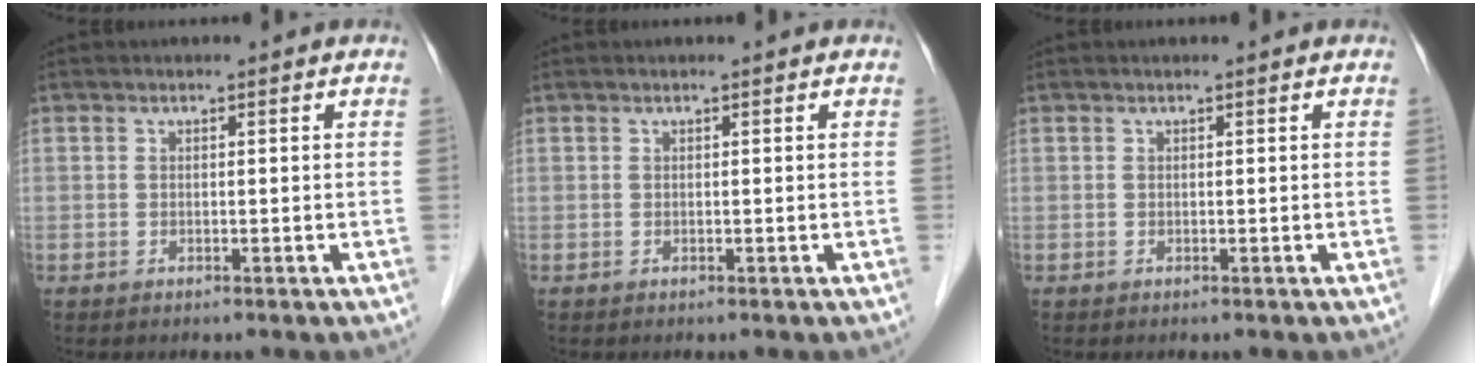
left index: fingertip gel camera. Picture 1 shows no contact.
{"total": 0.0}
{"total": 0.0}